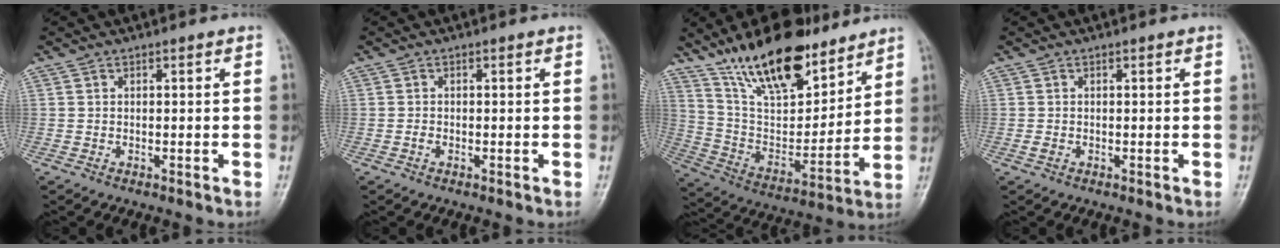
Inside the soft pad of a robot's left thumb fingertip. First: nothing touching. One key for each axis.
{"total": 0.7, "fx": -0.2, "fy": 0.4, "fz": 0.5, "tx": -0.008, "ty": 0.005, "tz": -0.004}
{"total": 21.8, "fx": 15.3, "fy": 8.7, "fz": 12.8, "tx": -0.169, "ty": -0.073, "tz": 0.275}
{"total": 1.0, "fx": -0.1, "fy": 0.6, "fz": 0.8, "tx": -0.011, "ty": 0.007, "tz": 0.002}